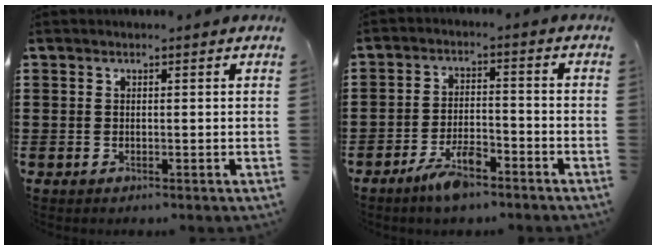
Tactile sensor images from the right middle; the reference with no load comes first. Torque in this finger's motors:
{"motor_torque": [2.14, 0.00, 0.52, 0.15]}